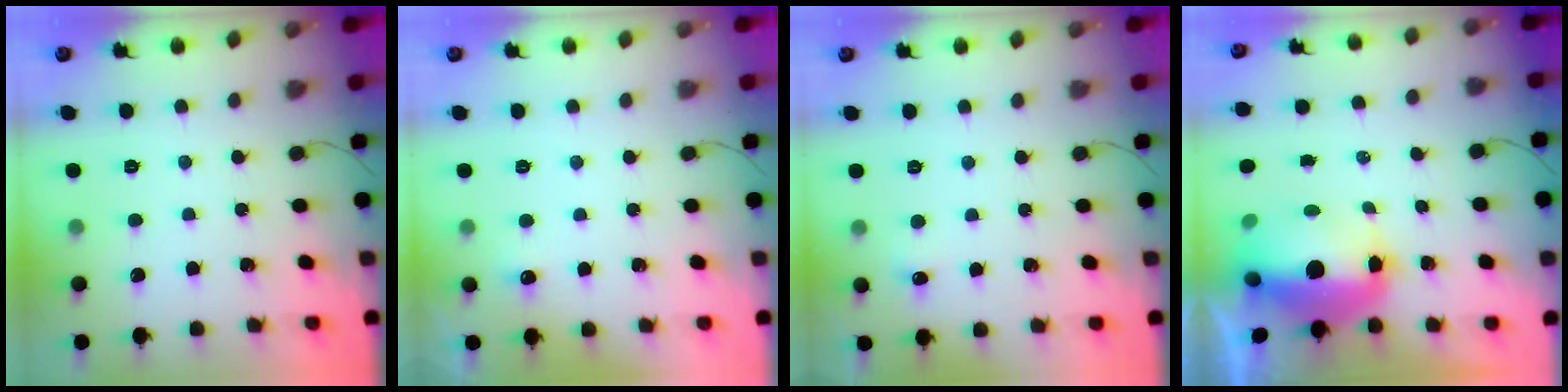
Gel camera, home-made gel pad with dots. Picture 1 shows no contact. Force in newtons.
{"total": 4.1, "press": 3.9, "slide": 1.3}
{"total": 3.8, "press": 3.6, "slide": 1.1}
{"total": 16.6, "press": 14.5, "slide": 8.2}